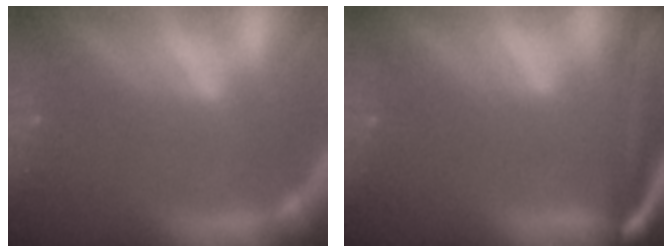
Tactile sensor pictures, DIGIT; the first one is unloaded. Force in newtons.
{"total": 8.6}